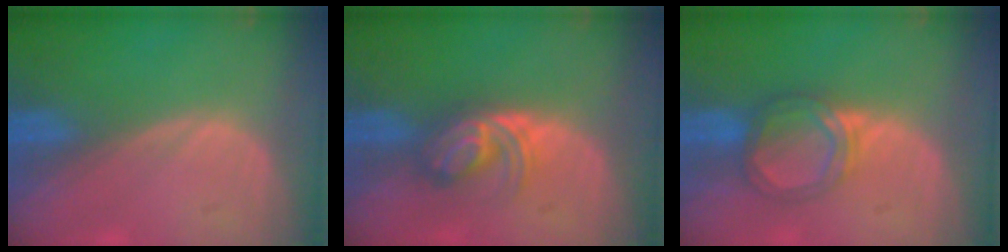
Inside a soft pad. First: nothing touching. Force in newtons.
{"total": 5.9, "press": 5.1, "slide": 2.8}
{"total": 5.3, "press": 4.8, "slide": 2.2}